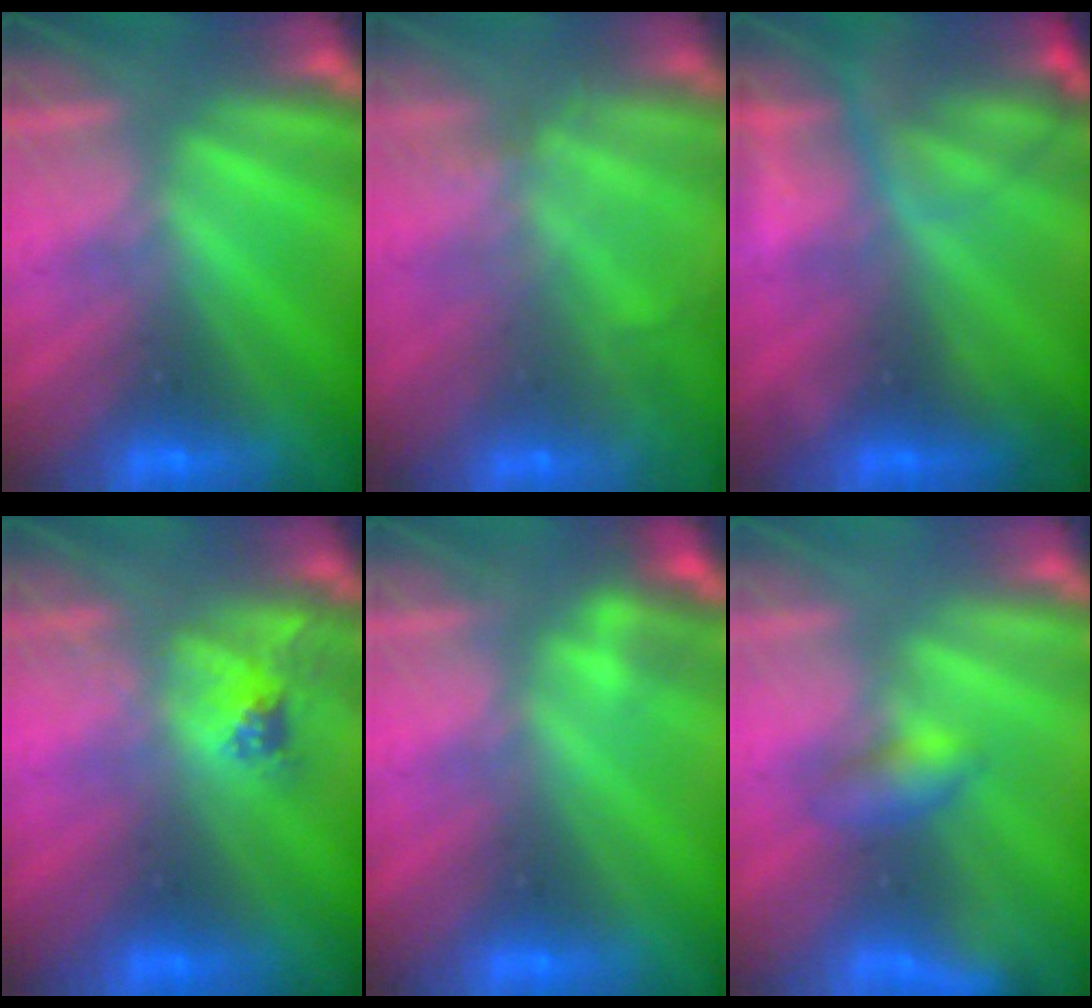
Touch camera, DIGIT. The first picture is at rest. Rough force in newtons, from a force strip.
{"total": 7.3}
{"total": 6.6}
{"total": 2.5}
{"total": 2.2}
{"total": 2.1}